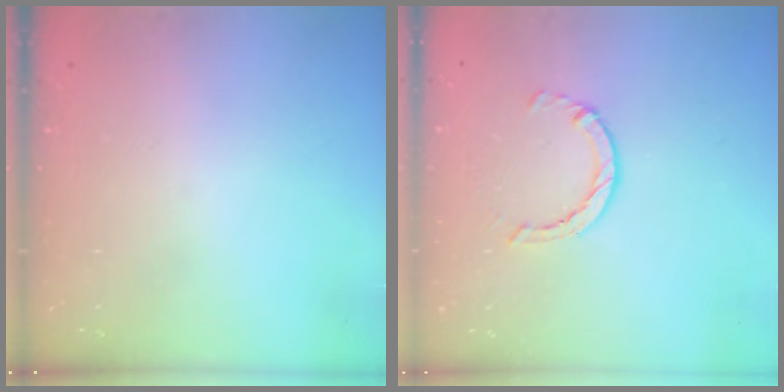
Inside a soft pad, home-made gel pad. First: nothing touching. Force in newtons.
{"total": 2.5, "press": 2.4, "slide": 0.4}